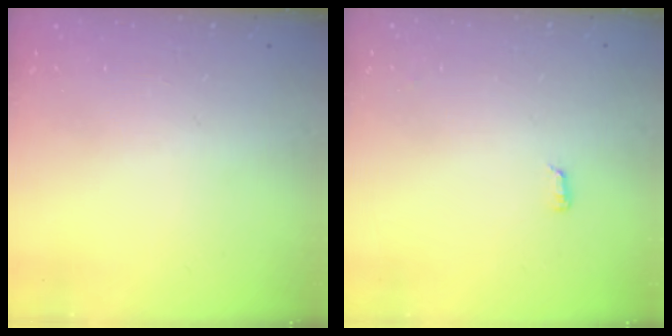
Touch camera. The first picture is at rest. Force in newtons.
{"total": 6.4, "press": 3.8, "slide": 5.1}